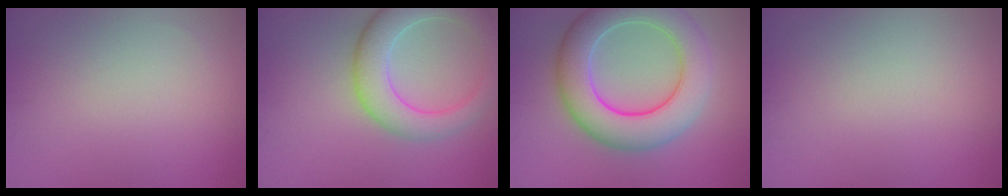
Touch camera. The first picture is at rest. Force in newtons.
{"total": 6.5, "press": 6.4, "slide": 0.4}
{"total": 9.1, "press": 9.1, "slide": 0.4}
{"total": 0.0}